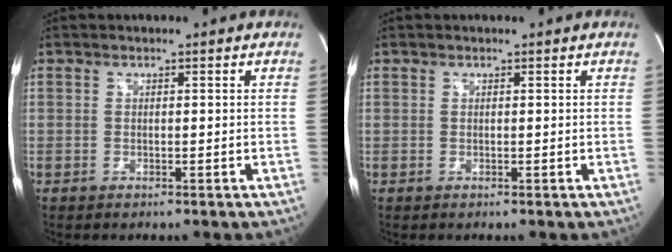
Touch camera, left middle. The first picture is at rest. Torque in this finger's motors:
{"motor_torque": [0.71, -0.78, -0.12, -0.21]}